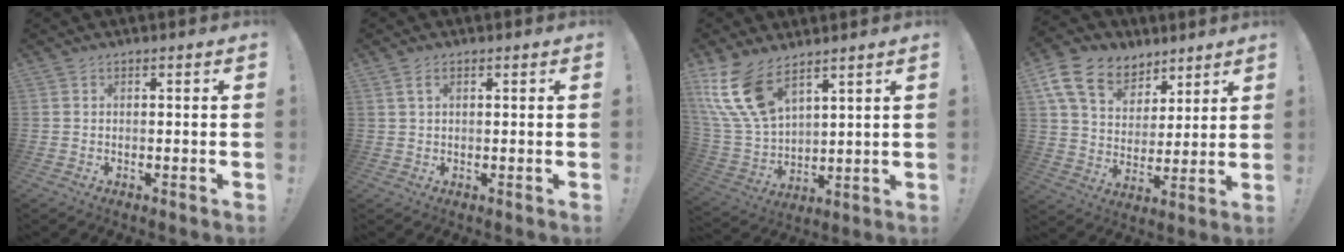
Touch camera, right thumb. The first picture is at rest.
{"total": 2.9, "force": [1.2, 1.4, 2.2], "torque": [-0.045, 0.002, 0.023]}
{"total": 16.1, "force": [10.2, 7.8, 9.7], "torque": [-0.208, -0.057, 0.196]}
{"total": 15.9, "force": [9.5, 10.5, 7.2], "torque": [-0.125, -0.049, 0.182]}